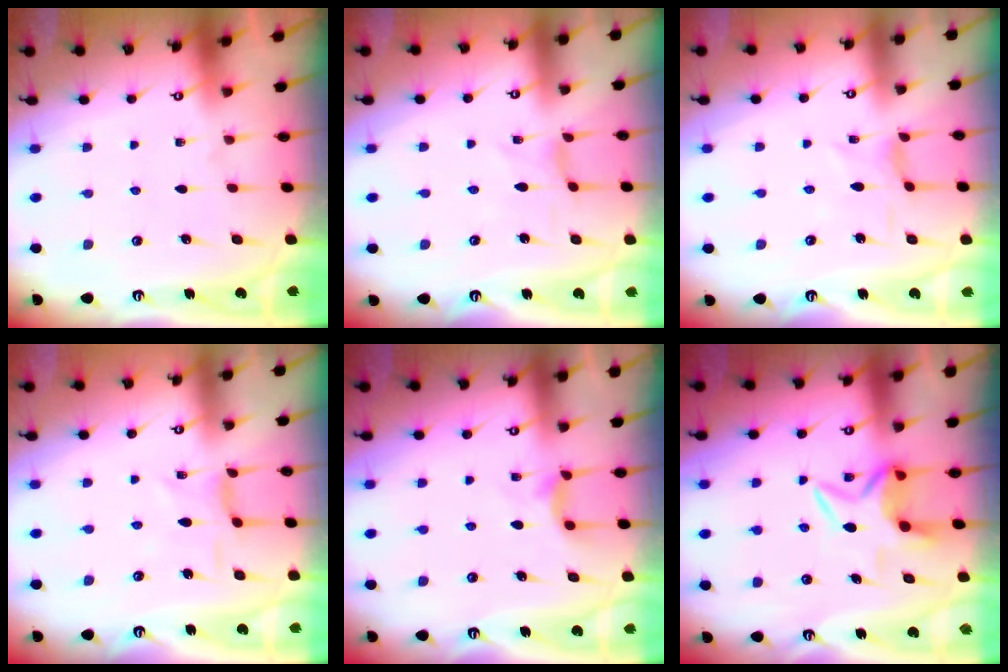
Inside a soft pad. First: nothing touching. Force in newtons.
{"total": 0.0}
{"total": 2.4, "press": 2.4, "slide": 0.3}
{"total": 2.5, "press": 2.5, "slide": 0.4}
{"total": 6.0, "press": 5.9, "slide": 0.6}
{"total": 6.7, "press": 6.6, "slide": 1.0}